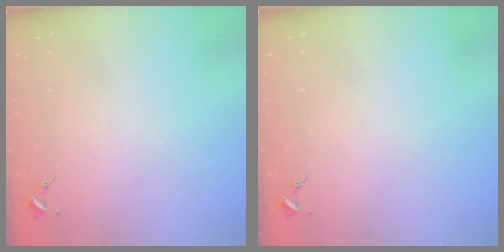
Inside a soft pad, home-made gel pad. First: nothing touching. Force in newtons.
{"total": 0.0}